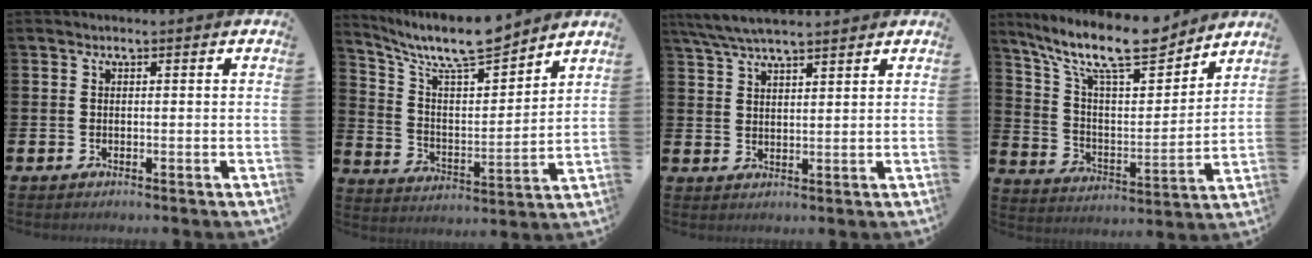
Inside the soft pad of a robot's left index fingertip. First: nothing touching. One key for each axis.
{"total": 10.2, "fx": 9.3, "fy": 1.5, "fz": 3.9, "tx": -0.101, "ty": -0.062, "tz": 0.165}
{"total": 5.5, "fx": 4.9, "fy": 0.8, "fz": 2.2, "tx": -0.055, "ty": -0.013, "tz": 0.090}
{"total": 13.5, "fx": 11.2, "fy": 3.3, "fz": 6.8, "tx": -0.153, "ty": -0.066, "tz": 0.194}